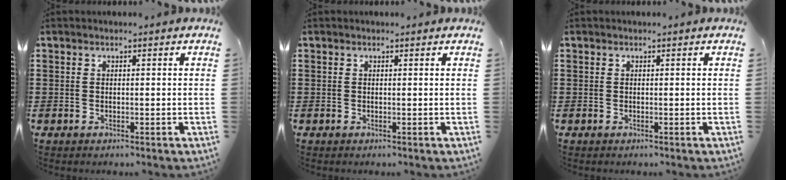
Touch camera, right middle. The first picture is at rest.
{"total": 0.0}
{"total": 0.8, "force": [-0.8, -0.2, 0.1], "torque": [0.000, 0.000, -0.016]}